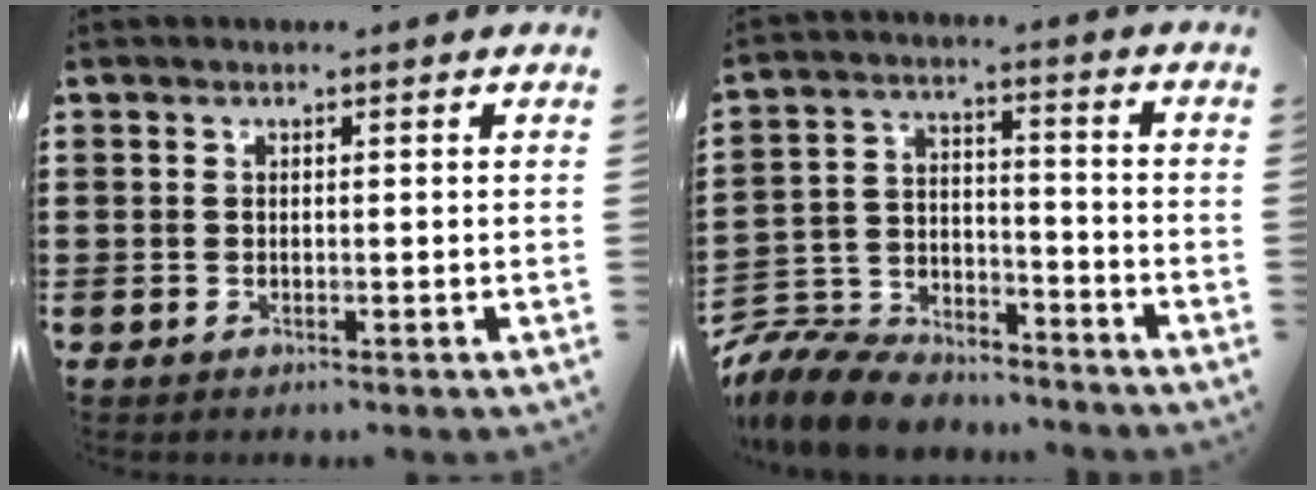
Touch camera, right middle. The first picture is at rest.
{"total": 10.0, "force": [-9.5, 2.3, 1.9], "torque": [-0.060, 0.015, -0.197]}